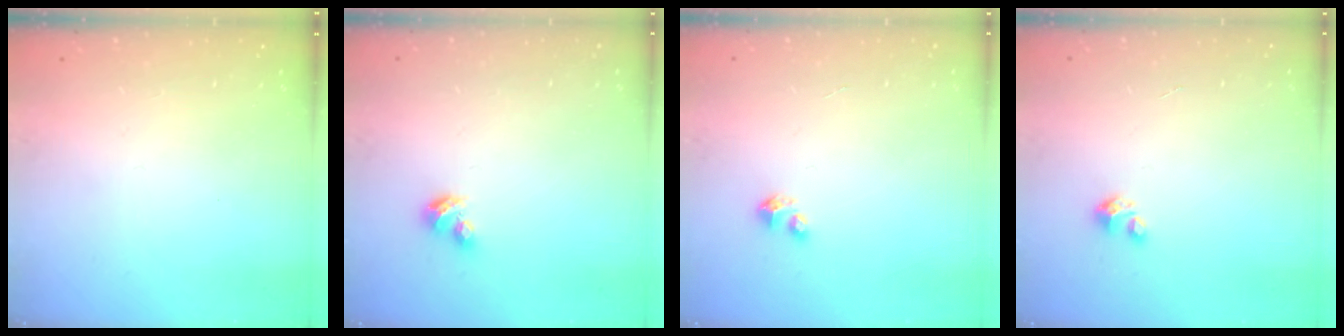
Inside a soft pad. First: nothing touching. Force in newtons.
{"total": 3.1, "press": 3.1, "slide": 0.5}
{"total": 2.8, "press": 2.8, "slide": 0.1}
{"total": 1.8, "press": 1.8, "slide": 0.1}